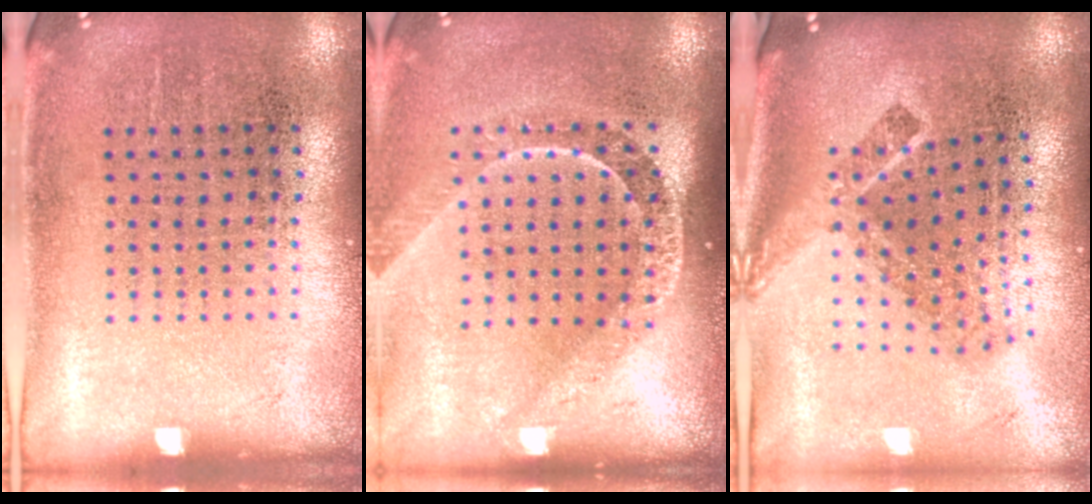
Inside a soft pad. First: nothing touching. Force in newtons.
{"total": 2.1, "press": 1.6, "slide": 1.3}
{"total": 2.4, "press": 1.6, "slide": 1.7}